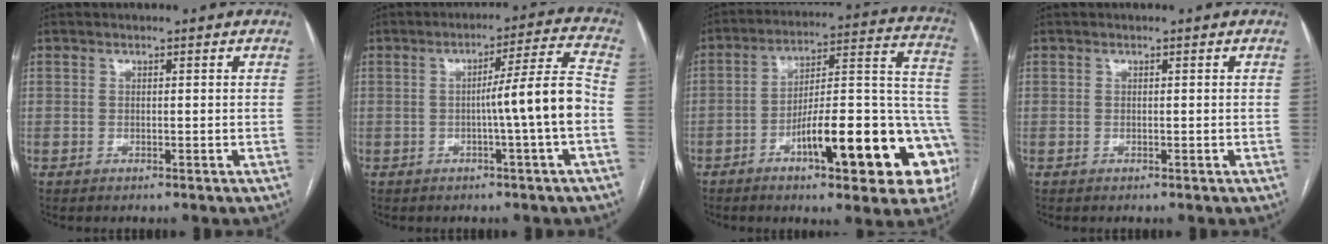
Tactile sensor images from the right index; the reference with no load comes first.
{"total": 8.9, "force": [-1.8, -1.5, 8.6], "torque": [-0.125, 0.012, -0.026]}
{"total": 22.9, "force": [-8.8, 4.9, 20.6], "torque": [-0.202, 0.028, -0.116]}
{"total": 0.0}